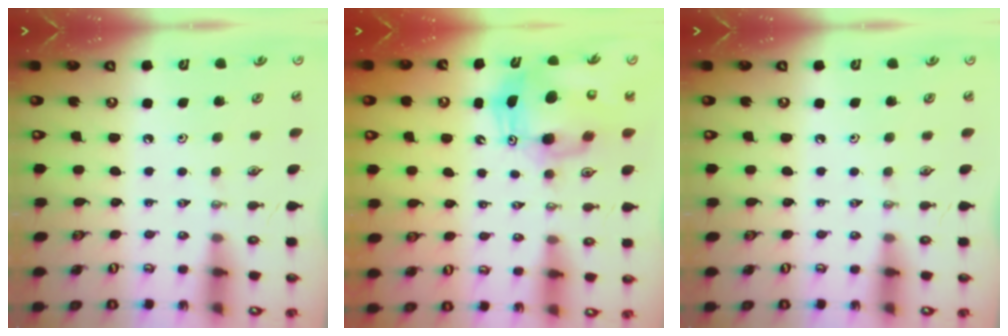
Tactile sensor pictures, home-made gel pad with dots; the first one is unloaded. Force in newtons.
{"total": 11.5, "press": 11.2, "slide": 2.5}
{"total": 0.0}